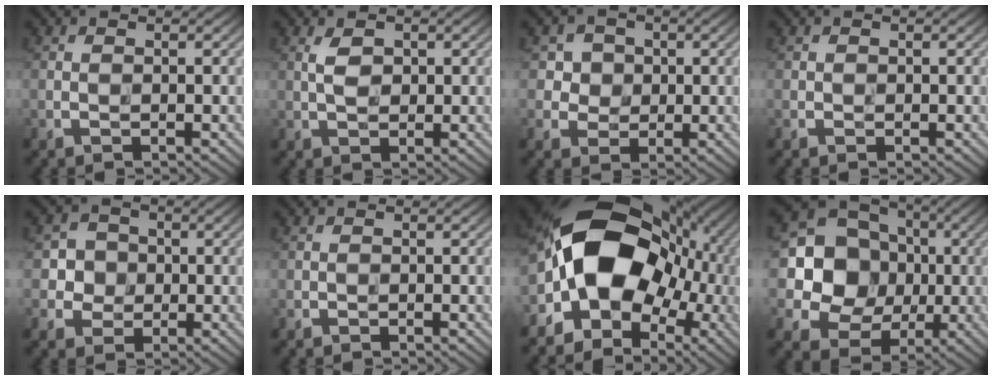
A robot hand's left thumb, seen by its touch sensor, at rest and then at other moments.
{"total": 2.0, "force": [0.7, 1.0, 1.6], "torque": [-0.040, 0.003, 0.015]}
{"total": 4.6, "force": [1.5, 4.2, 1.2], "torque": [-0.048, 0.007, 0.029]}
{"total": 0.0}
{"total": 3.6, "force": [-0.1, 3.5, 1.0], "torque": [-0.025, 0.009, -0.016]}
{"total": 0.0}
{"total": 17.8, "force": [-0.4, 13.5, 11.6], "torque": [-0.199, -0.008, -0.002]}
{"total": 12.9, "force": [0.6, 11.6, 5.6], "torque": [-0.157, 0.004, 0.012]}